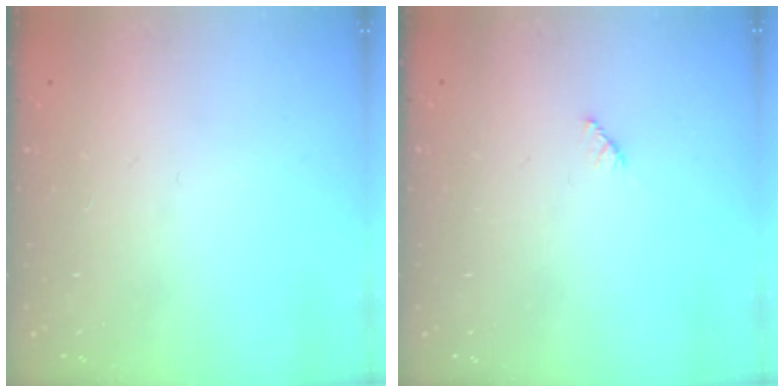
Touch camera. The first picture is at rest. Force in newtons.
{"total": 1.9, "press": 1.9, "slide": 0.3}